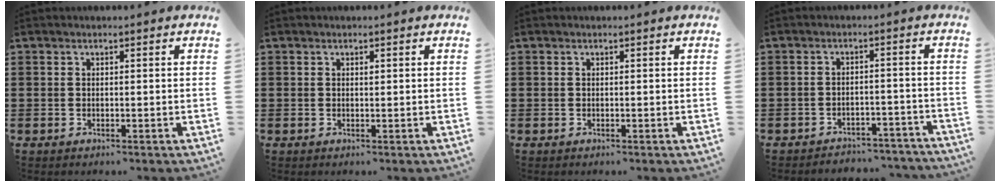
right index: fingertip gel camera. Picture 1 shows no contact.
{"total": 0.5, "force": [0.2, 0.3, 0.4], "torque": [-0.009, 0.000, 0.004]}
{"total": 0.0}
{"total": 3.1, "force": [-3.1, 0.4, 0.2], "torque": [-0.008, 0.001, -0.064]}